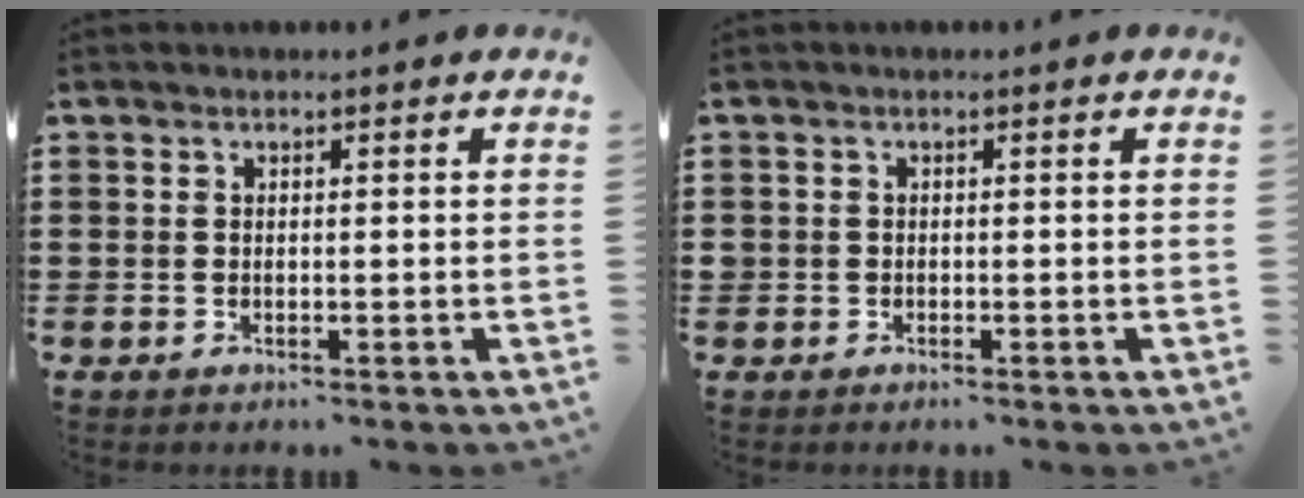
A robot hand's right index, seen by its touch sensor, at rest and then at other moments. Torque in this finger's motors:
{"motor_torque": [0.54, 0.49, 0.03, 0.01]}